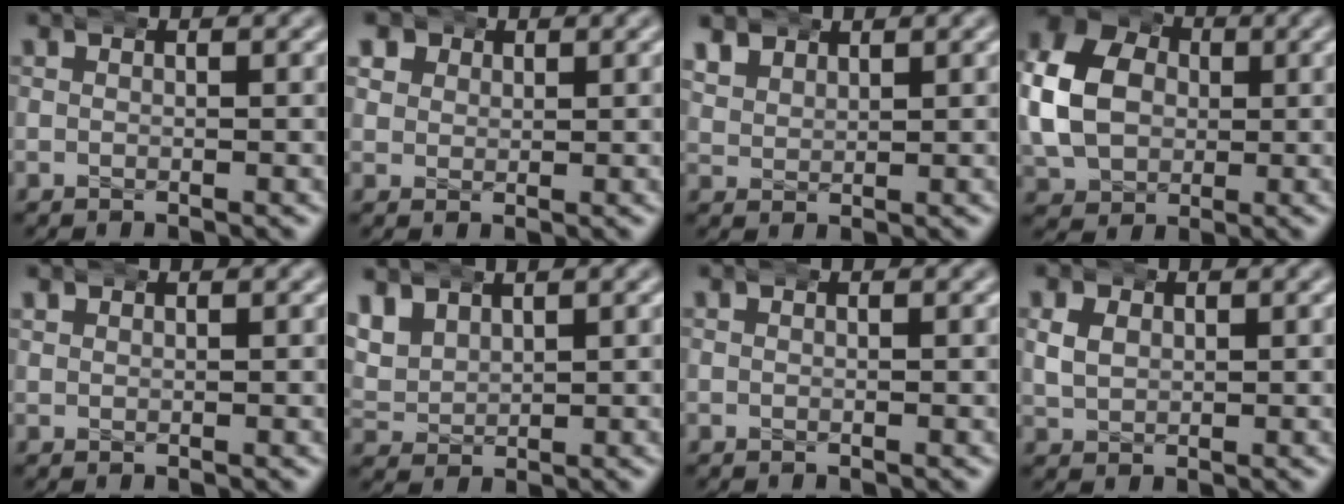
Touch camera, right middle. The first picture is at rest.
{"total": 3.5, "force": [1.6, 2.9, 1.1], "torque": [-0.025, -0.006, 0.028]}
{"total": 2.7, "force": [2.2, 1.5, 0.5], "torque": [-0.020, -0.001, 0.044]}
{"total": 12.1, "force": [1.6, 10.0, 6.5], "torque": [-0.132, 0.000, 0.019]}
{"total": 0.7, "force": [0.7, 0.1, -0.2], "torque": [0.007, 0.001, 0.014]}
{"total": 5.2, "force": [2.1, 4.3, 2.0], "torque": [-0.065, 0.002, 0.033]}
{"total": 0.0}
{"total": 3.0, "force": [0.5, 2.7, 1.1], "torque": [-0.028, -0.002, 0.012]}